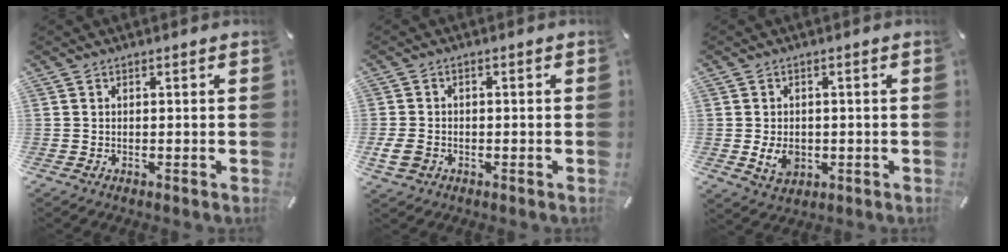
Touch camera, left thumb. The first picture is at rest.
{"total": 4.0, "force": [-1.1, 3.2, 2.1], "torque": [-0.051, 0.001, -0.020]}
{"total": 5.2, "force": [-0.8, 4.0, 3.2], "torque": [-0.059, -0.001, -0.014]}